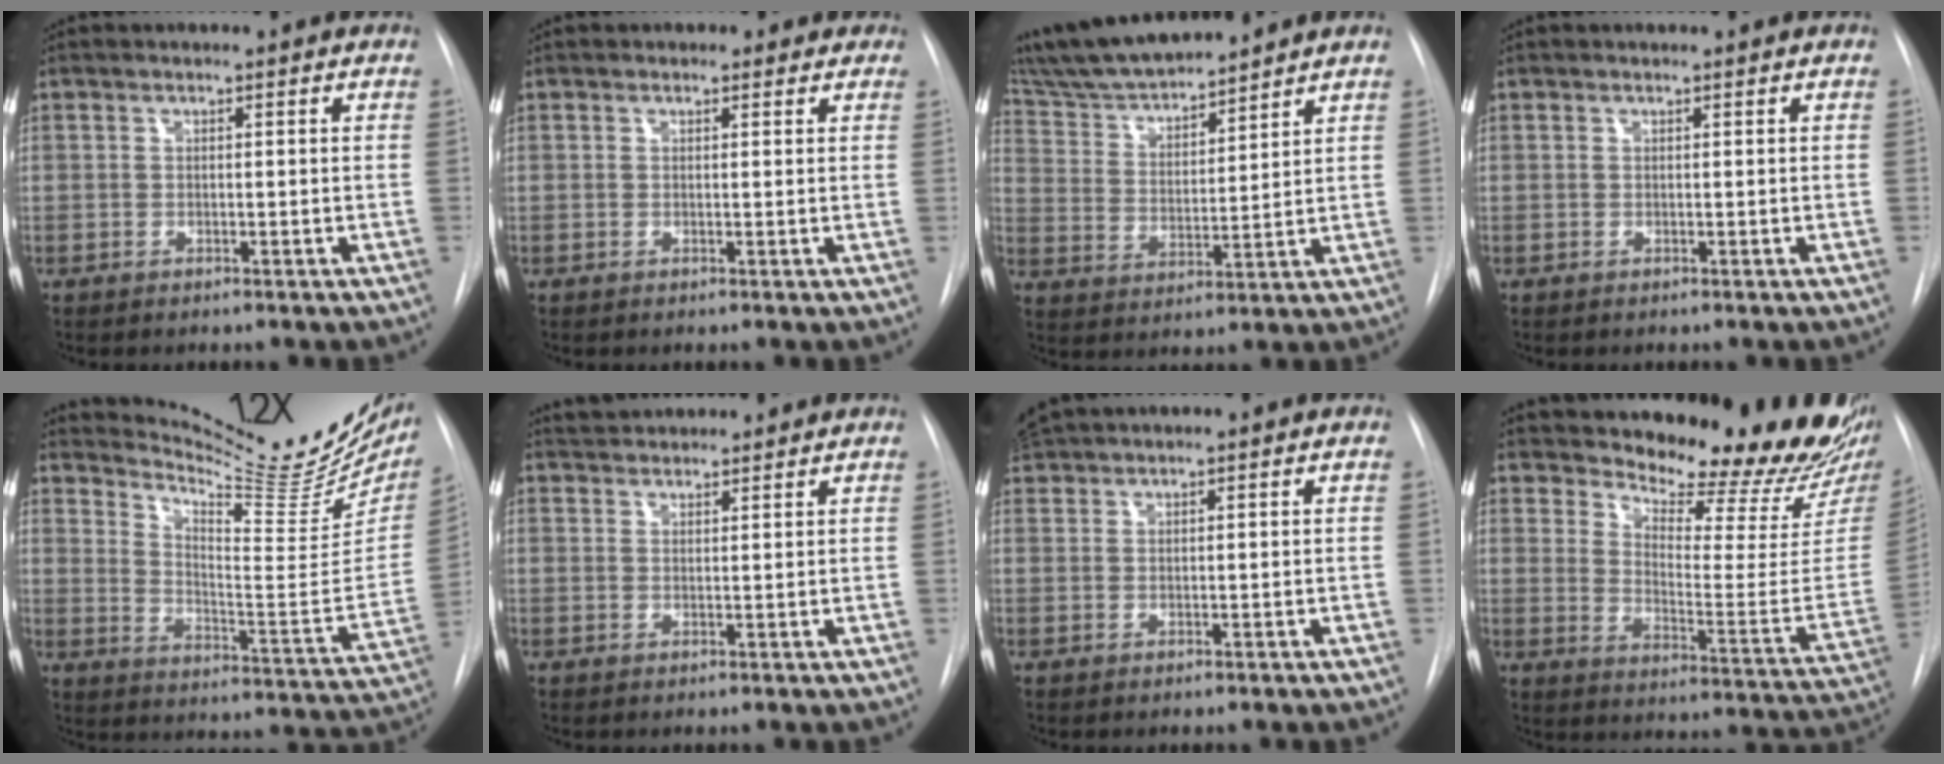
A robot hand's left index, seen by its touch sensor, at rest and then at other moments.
{"total": 1.4, "force": [0.9, 1.1, 0.2], "torque": [0.007, 0.000, 0.004]}
{"total": 12.9, "force": [12.0, 1.2, 4.6], "torque": [-0.088, 0.018, 0.225]}
{"total": 0.0}
{"total": 23.5, "force": [20.9, 4.0, 9.9], "torque": [-0.142, -0.081, 0.275]}
{"total": 4.6, "force": [4.4, 1.0, 0.9], "torque": [-0.016, 0.037, 0.073]}
{"total": 2.5, "force": [2.5, -0.3, 0.5], "torque": [-0.010, 0.026, 0.053]}
{"total": 21.7, "force": [20.2, 2.1, 7.8], "torque": [-0.107, -0.118, 0.253]}